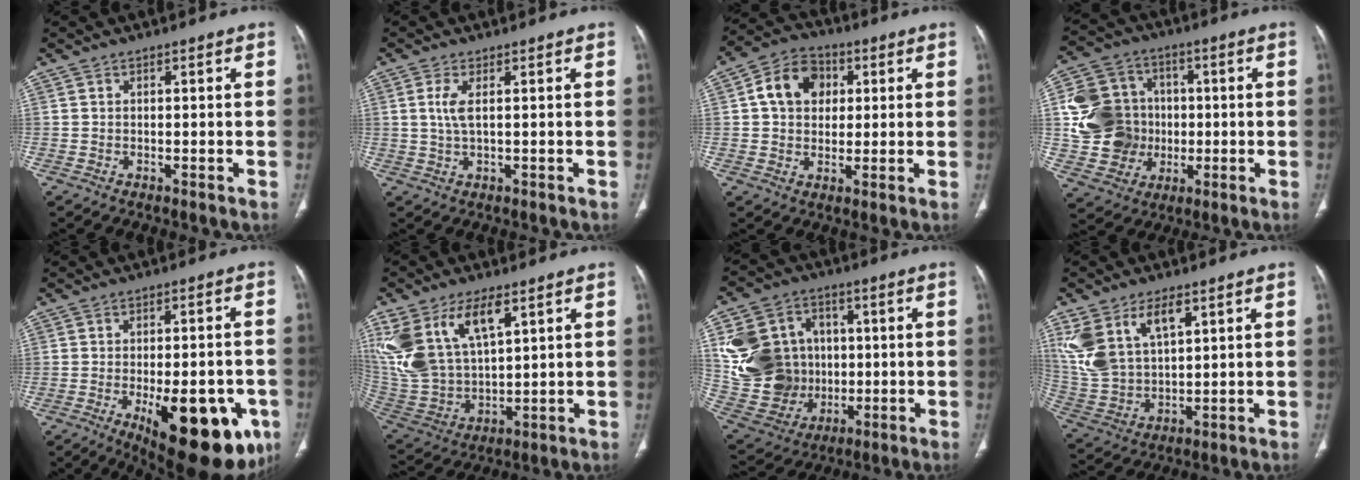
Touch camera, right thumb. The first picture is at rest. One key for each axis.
{"total": 3.4, "fx": 0.8, "fy": 1.0, "fz": 3.2, "tx": -0.085, "ty": 0.001, "tz": 0.021}
{"total": 10.3, "fx": 2.3, "fy": 8.1, "fz": 5.9, "tx": -0.074, "ty": 0.009, "tz": 0.030}
{"total": 16.7, "fx": 0.2, "fy": 14.6, "fz": 8.1, "tx": -0.130, "ty": 0.020, "tz": 0.017}
{"total": 21.8, "fx": -8.4, "fy": 9.0, "fz": 17.9, "tx": -0.178, "ty": 0.004, "tz": -0.098}
{"total": 19.4, "fx": 8.9, "fy": 10.1, "fz": 14.0, "tx": -0.292, "ty": -0.025, "tz": 0.185}
{"total": 20.9, "fx": 2.3, "fy": 17.6, "fz": 11.1, "tx": -0.199, "ty": 0.022, "tz": 0.068}
{"total": 14.2, "fx": 6.7, "fy": 7.8, "fz": 9.9, "tx": -0.200, "ty": -0.016, "tz": 0.148}